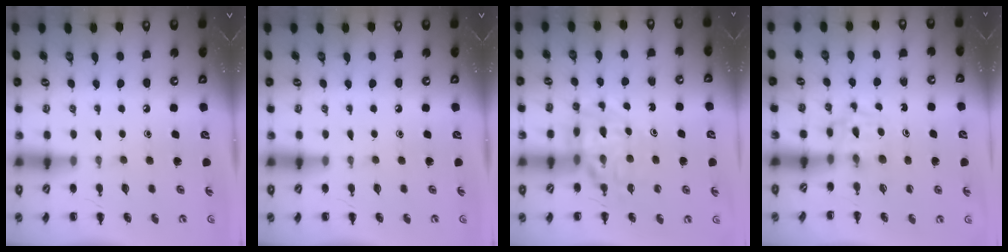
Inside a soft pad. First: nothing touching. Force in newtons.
{"total": 0.0}
{"total": 10.3, "press": 10.0, "slide": 2.7}
{"total": 3.2, "press": 2.9, "slide": 1.2}